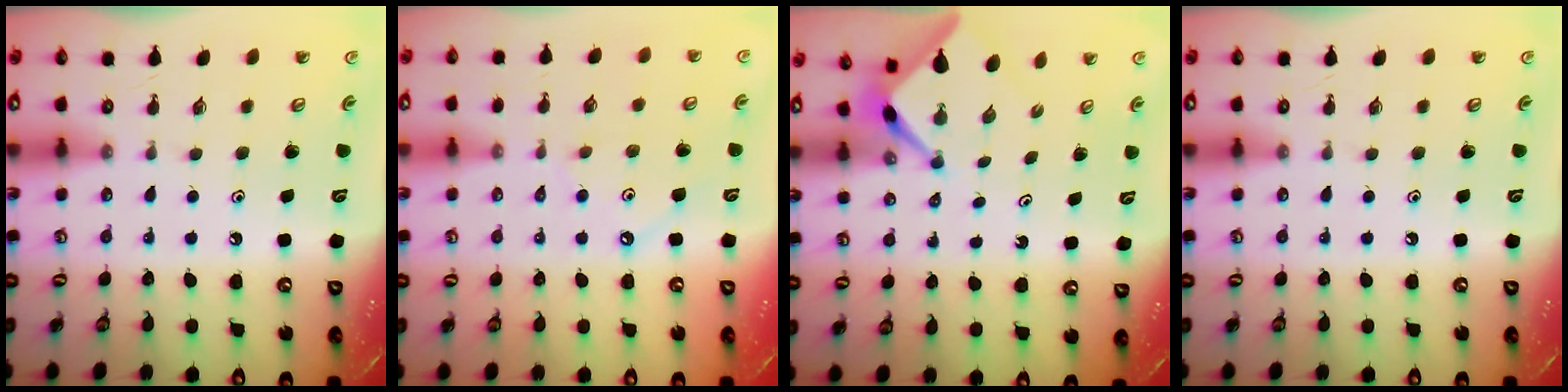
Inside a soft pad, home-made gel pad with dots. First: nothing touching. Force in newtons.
{"total": 2.6, "press": 2.6, "slide": 0.3}
{"total": 2.6, "press": 2.6, "slide": 0.3}
{"total": 0.0}